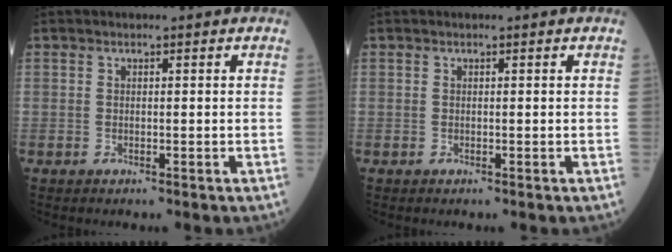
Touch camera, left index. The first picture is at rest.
{"total": 0.0}